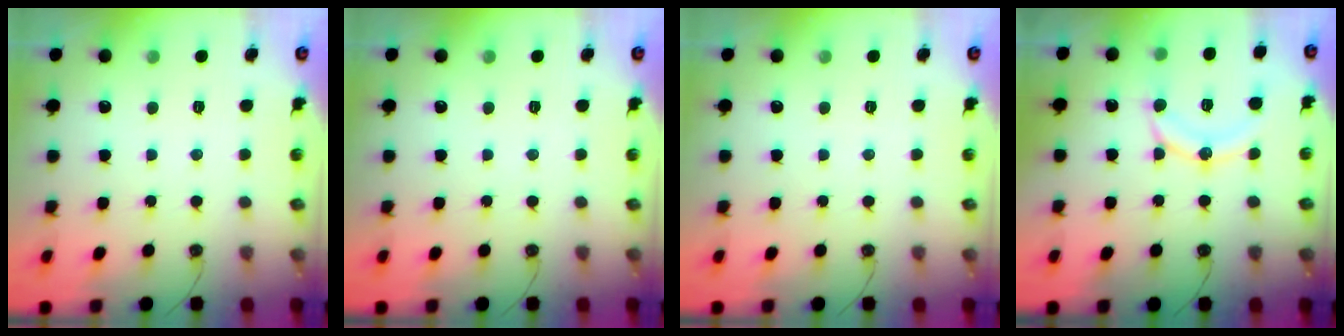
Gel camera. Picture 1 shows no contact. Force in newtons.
{"total": 0.0}
{"total": 0.0}
{"total": 13.1, "press": 12.8, "slide": 2.8}